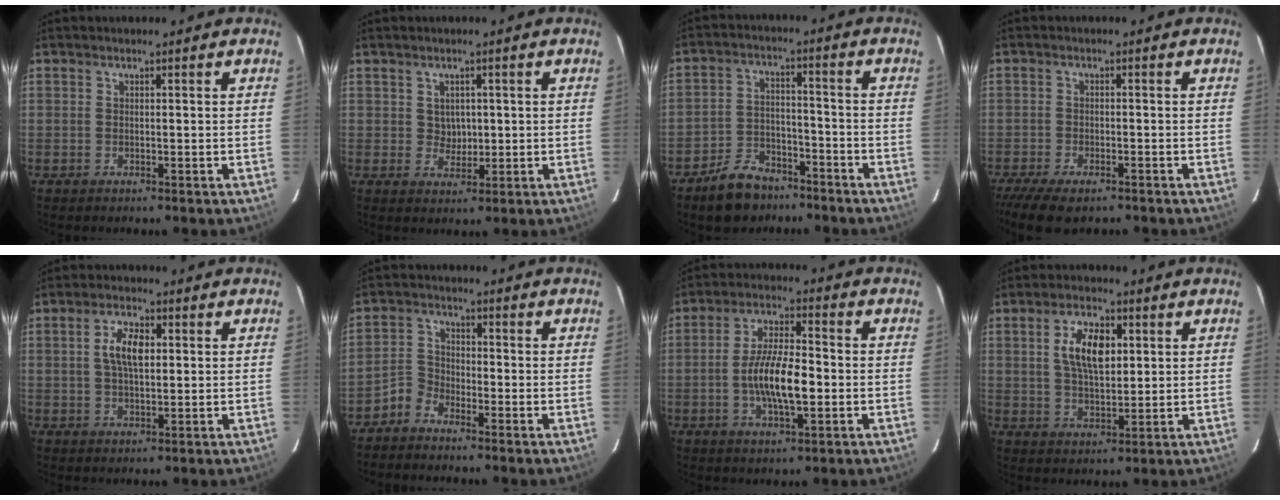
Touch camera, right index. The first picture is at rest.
{"total": 2.8, "force": [0.6, 2.7, 0.8], "torque": [-0.011, 0.006, 0.013]}
{"total": 9.6, "force": [-7.3, 5.3, 3.5], "torque": [-0.086, 0.020, -0.109]}
{"total": 9.4, "force": [-7.6, 3.0, 4.7], "torque": [-0.117, -0.030, -0.131]}
{"total": 5.7, "force": [1.0, 2.6, 4.9], "torque": [-0.092, 0.010, 0.021]}
{"total": 3.7, "force": [-3.0, 2.1, 0.6], "torque": [-0.008, 0.016, -0.068]}
{"total": 10.4, "force": [-2.1, 3.2, 9.7], "torque": [-0.187, 0.002, -0.037]}
{"total": 8.5, "force": [2.3, 4.1, 7.1], "torque": [-0.132, 0.010, 0.043]}